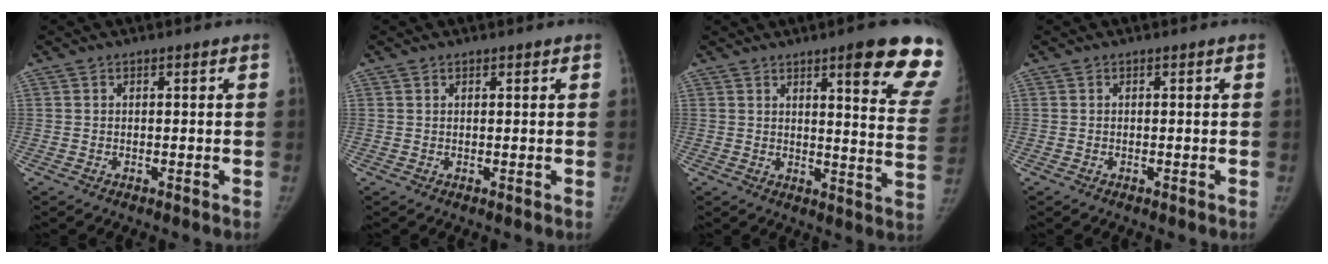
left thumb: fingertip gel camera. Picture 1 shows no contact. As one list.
[{"total": 0.7, "force": [0.6, 0.4, 0.0], "torque": [0.005, -0.004, 0.008]}, {"total": 16.7, "force": [10.7, 2.2, 12.5], "torque": [-0.133, -0.055, 0.122]}, {"total": 0.0}]